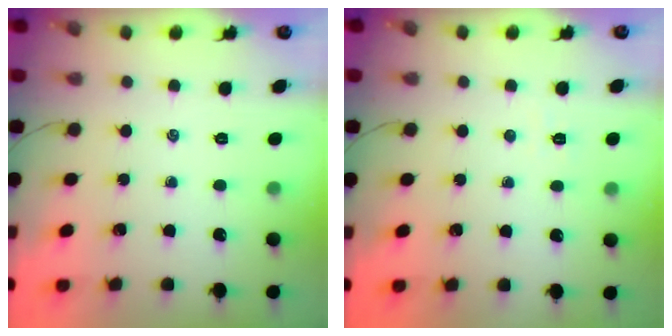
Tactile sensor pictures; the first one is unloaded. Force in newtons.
{"total": 2.5, "press": 2.4, "slide": 0.7}